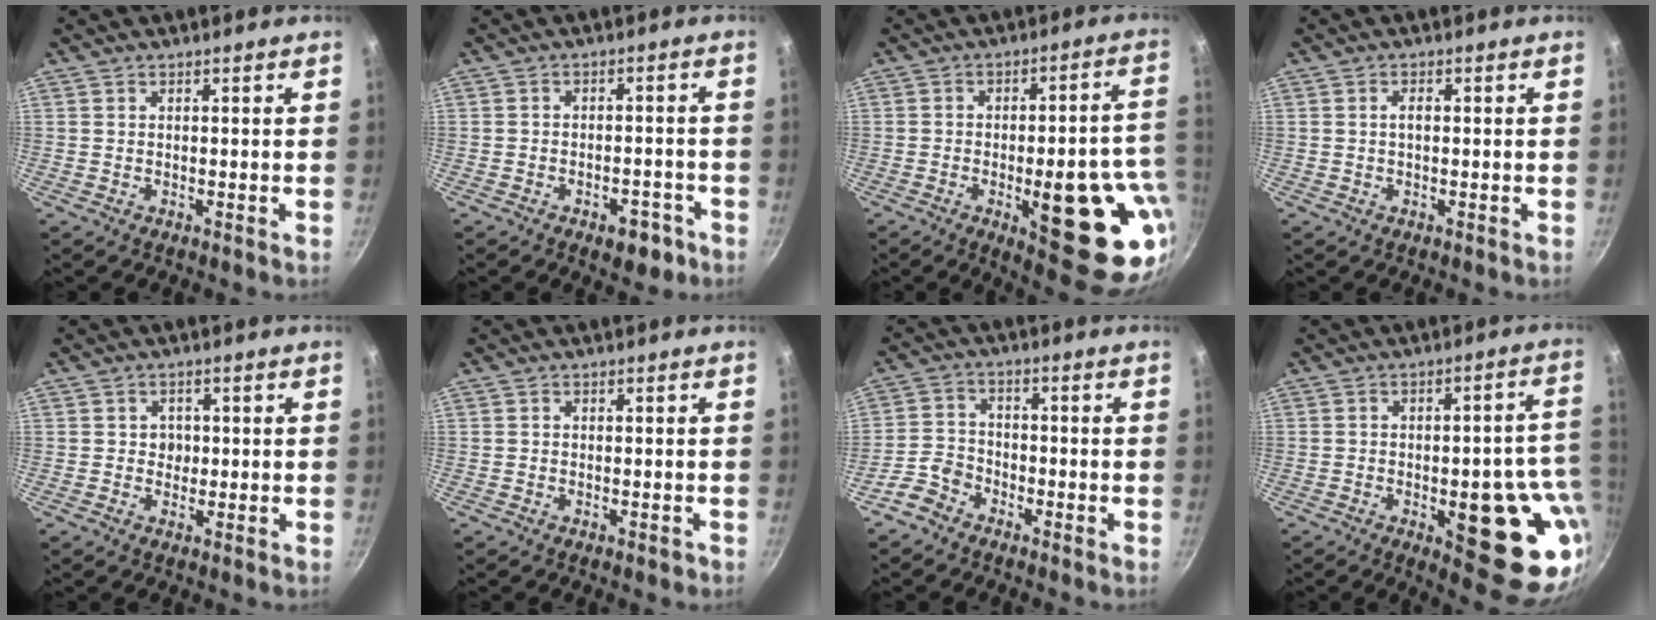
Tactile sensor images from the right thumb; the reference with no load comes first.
{"total": 5.9, "force": [-3.4, 3.2, 3.6], "torque": [-0.025, 0.028, -0.033]}
{"total": 23.4, "force": [-6.0, 8.7, 20.9], "torque": [-0.207, 0.012, -0.069]}
{"total": 1.4, "force": [0.0, 0.7, 1.2], "torque": [-0.023, 0.004, -0.001]}
{"total": 2.2, "force": [0.0, 2.1, 0.6], "torque": [0.010, -0.001, -0.004]}
{"total": 1.2, "force": [-0.8, 0.7, 0.7], "torque": [-0.009, 0.006, -0.008]}
{"total": 5.3, "force": [-3.7, 3.4, 1.6], "torque": [-0.024, 0.036, -0.079]}
{"total": 20.4, "force": [-4.5, 8.1, 18.2], "torque": [-0.155, 0.005, -0.052]}